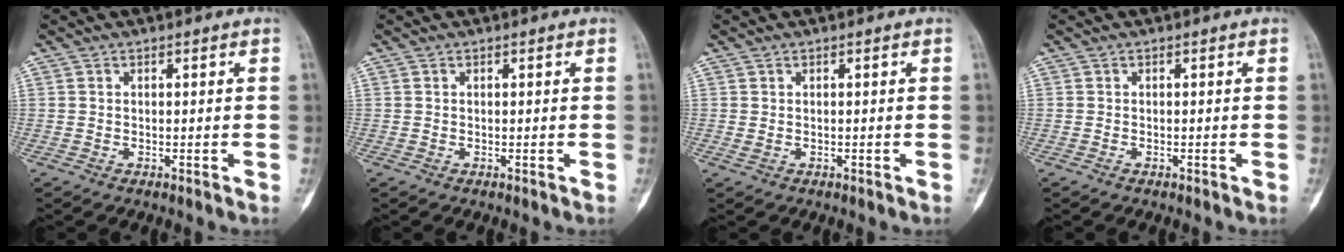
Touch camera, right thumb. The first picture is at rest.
{"total": 0.0}
{"total": 0.6, "force": [-0.1, 0.4, 0.4], "torque": [-0.010, 0.002, 0.001]}
{"total": 0.0}